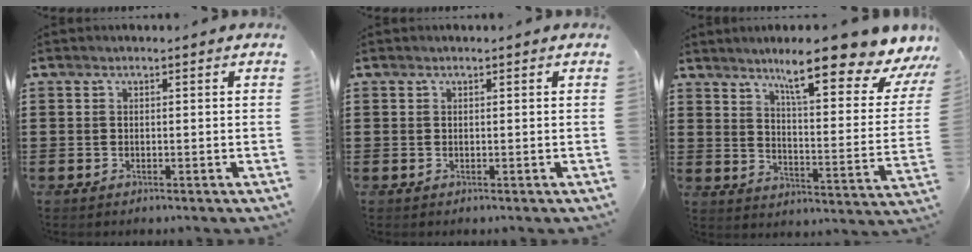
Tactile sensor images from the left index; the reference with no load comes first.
{"total": 0.0}
{"total": 12.4, "force": [9.2, 1.0, 8.3], "torque": [-0.147, -0.052, 0.143]}